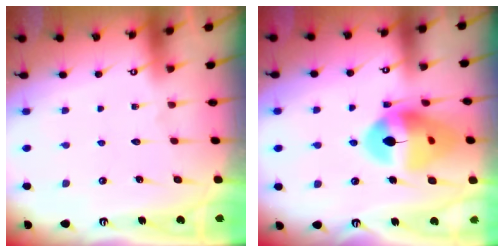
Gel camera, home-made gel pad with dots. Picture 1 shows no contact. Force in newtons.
{"total": 16.7, "press": 16.6, "slide": 2.3}